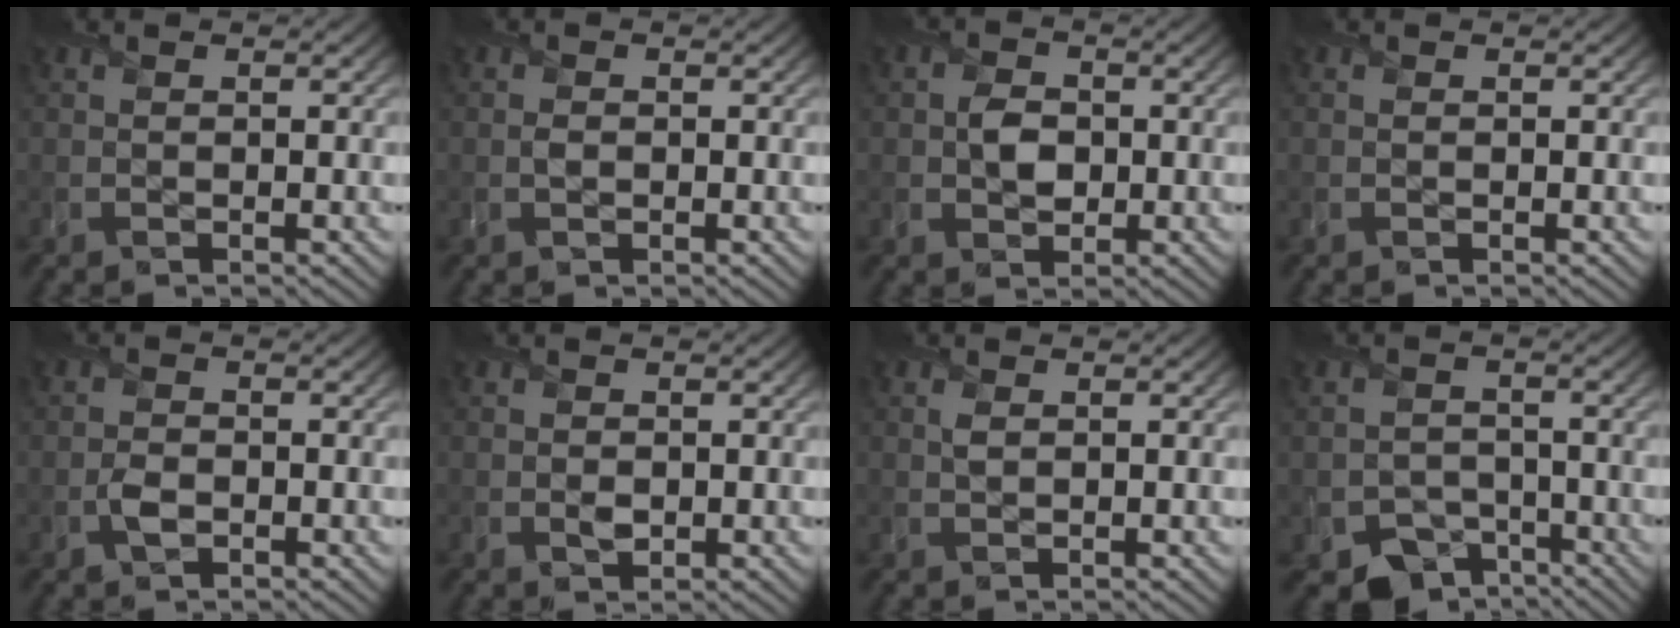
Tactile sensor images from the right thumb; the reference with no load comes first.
{"total": 0.6, "force": [0.0, 0.6, 0.3], "torque": [-0.004, -0.003, -0.002]}
{"total": 3.1, "force": [-0.2, 2.5, 1.8], "torque": [-0.035, -0.004, -0.007]}
{"total": 0.0}
{"total": 1.8, "force": [-0.7, 1.2, 1.1], "torque": [-0.023, -0.002, -0.015]}
{"total": 1.1, "force": [0.2, 0.9, 0.5], "torque": [-0.011, -0.005, 0.004]}
{"total": 1.0, "force": [0.5, 0.5, 0.6], "torque": [-0.017, 0.003, 0.010]}
{"total": 5.1, "force": [-3.5, 3.5, 1.4], "torque": [-0.016, -0.015, -0.059]}